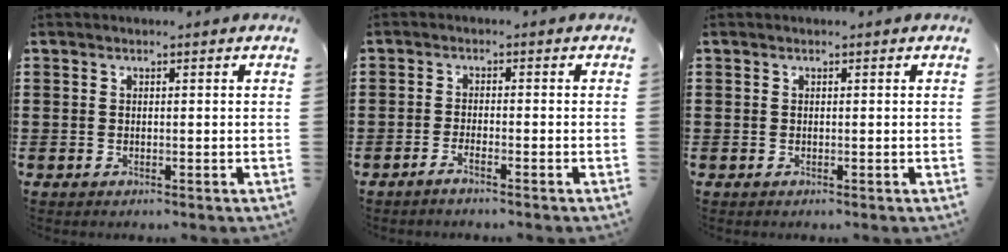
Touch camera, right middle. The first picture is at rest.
{"total": 1.6, "force": [-1.3, -0.1, 1.0], "torque": [-0.018, -0.003, -0.022]}
{"total": 0.0}